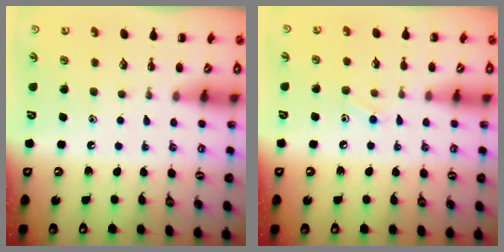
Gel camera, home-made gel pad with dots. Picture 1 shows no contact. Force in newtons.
{"total": 8.4, "press": 8.1, "slide": 2.4}